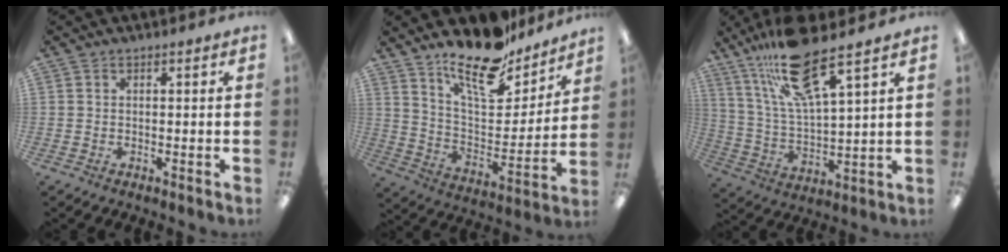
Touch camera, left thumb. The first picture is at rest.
{"total": 18.7, "force": [15.4, 6.3, 8.6], "torque": [-0.153, -0.105, 0.267]}
{"total": 18.6, "force": [13.1, 4.4, 12.4], "torque": [-0.244, -0.055, 0.223]}